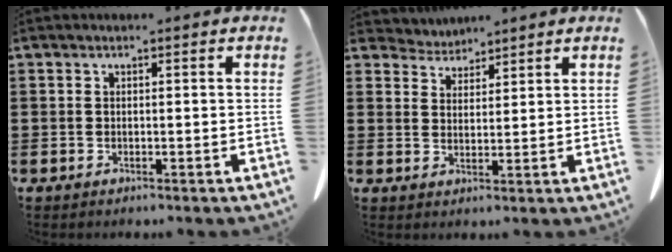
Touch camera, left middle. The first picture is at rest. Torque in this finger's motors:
{"motor_torque": [-0.11, -0.03, -0.16, -0.04]}